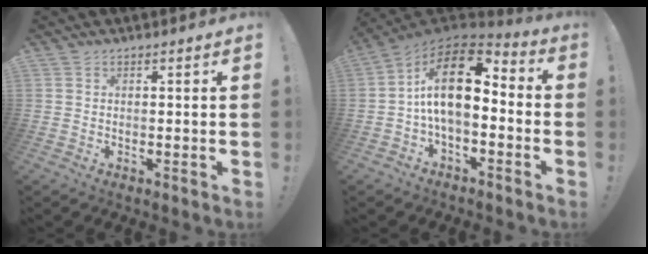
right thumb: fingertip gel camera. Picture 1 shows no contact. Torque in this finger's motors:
{"motor_torque": [0.26, 0.77, 1.25, -1.02, 0.18]}